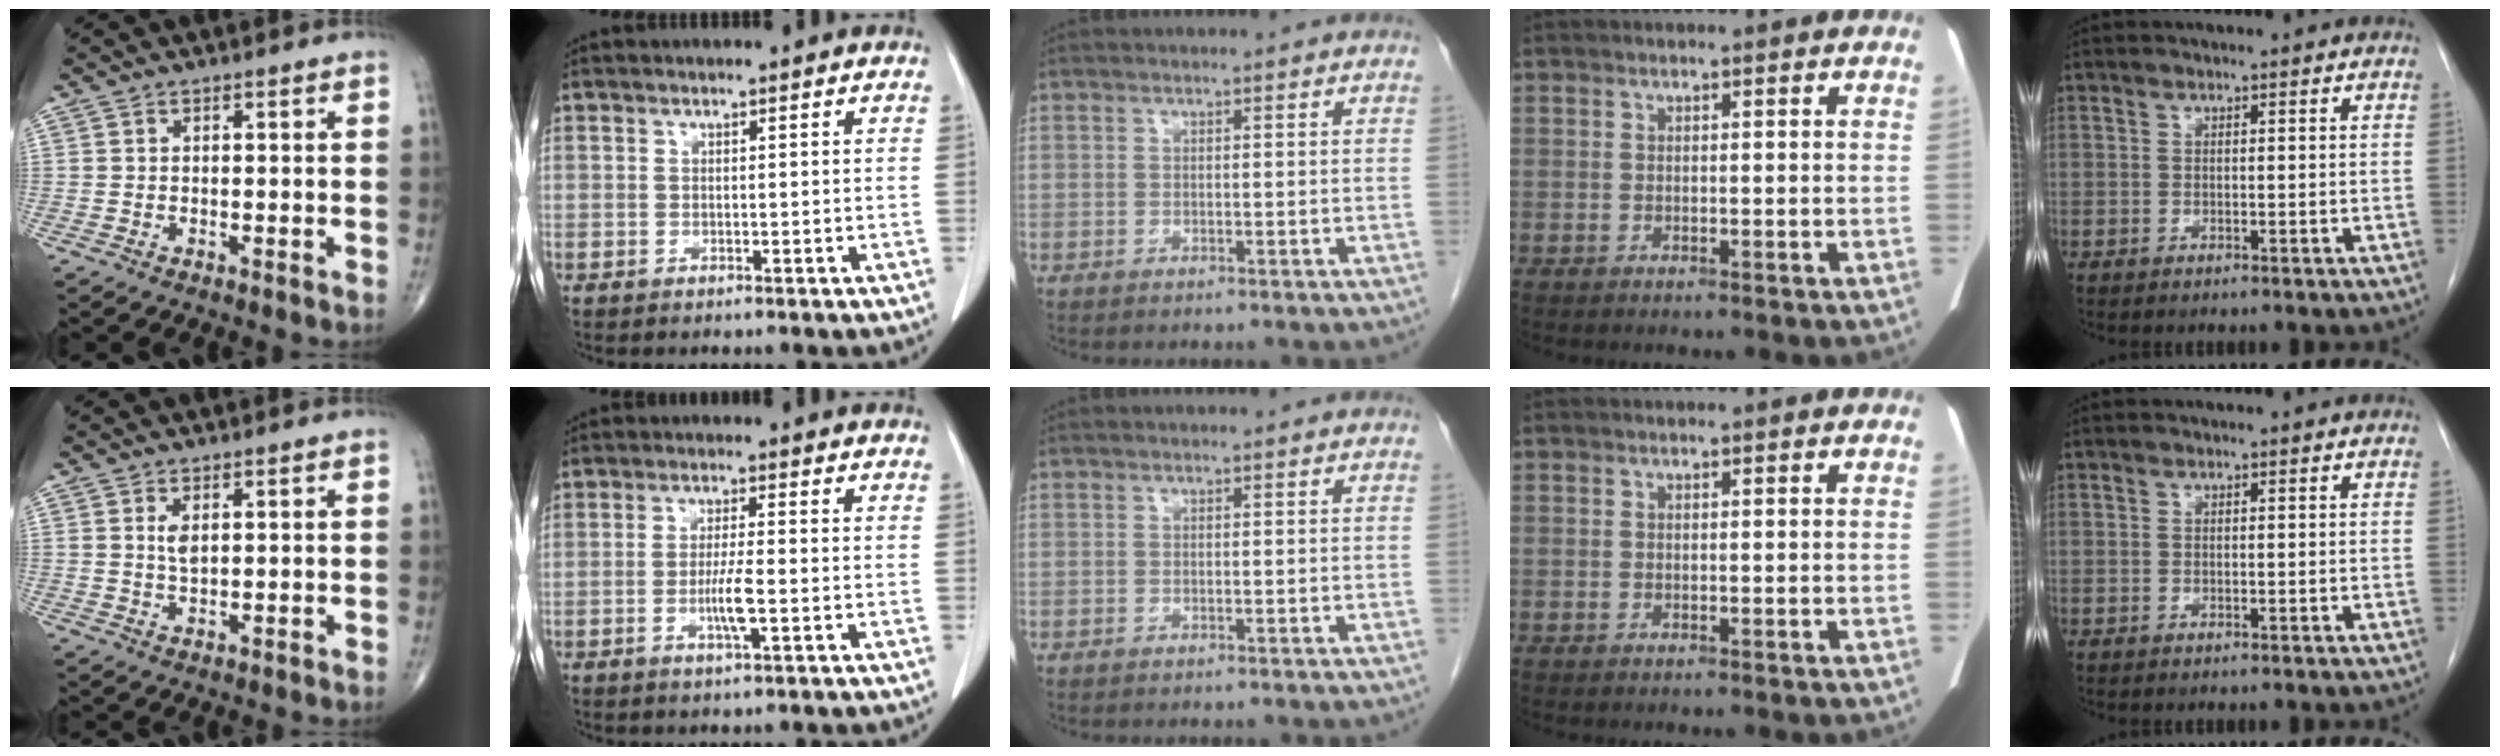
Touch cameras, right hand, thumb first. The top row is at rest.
{"thumb": {"total": 4.0, "force": [0.9, 2.3, 3.2], "torque": [-0.054, -0.007, 0.018]}, "index": {"total": 4.3, "force": [-1.2, 0.1, 4.1], "torque": [-0.079, -0.006, -0.023]}}